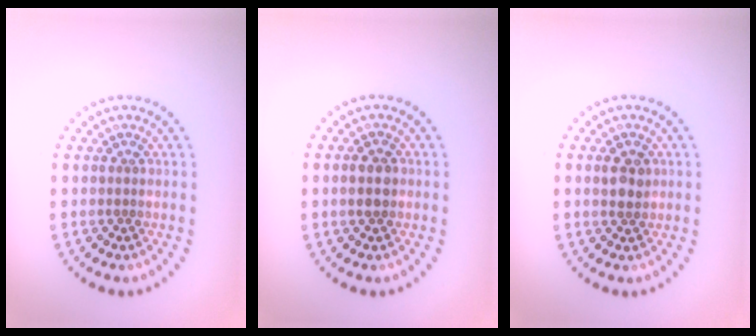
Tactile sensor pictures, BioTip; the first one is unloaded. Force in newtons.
{"total": 1.9, "press": 1.9, "slide": 0.1}
{"total": 1.9, "press": 1.9, "slide": 0.5}